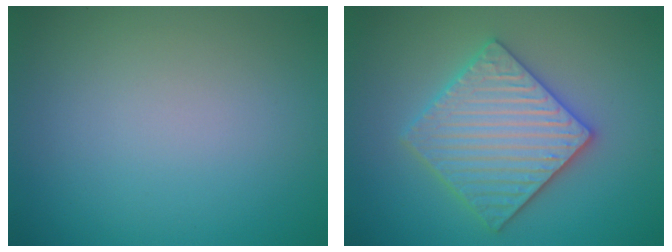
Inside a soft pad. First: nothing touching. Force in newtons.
{"total": 5.9, "press": 5.8, "slide": 1.0}